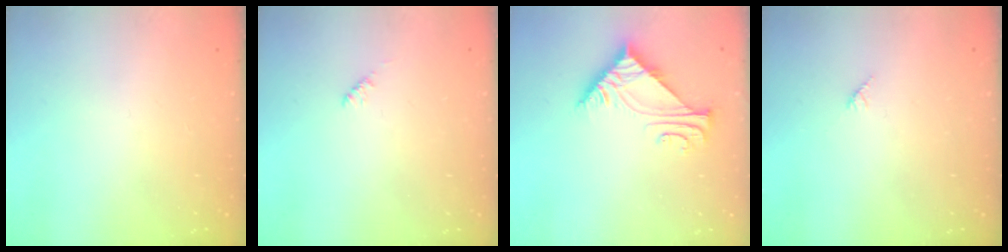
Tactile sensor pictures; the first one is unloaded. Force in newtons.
{"total": 3.1, "press": 3.1, "slide": 0.6}
{"total": 7.4, "press": 7.4, "slide": 0.3}
{"total": 2.7, "press": 2.7, "slide": 0.2}